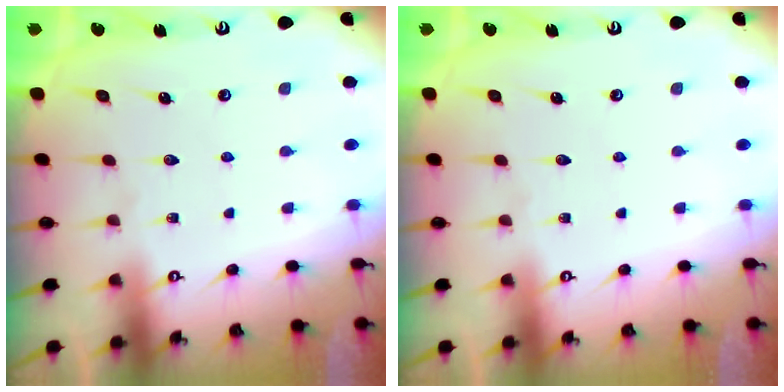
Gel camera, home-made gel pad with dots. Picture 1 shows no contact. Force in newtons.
{"total": 0.0}